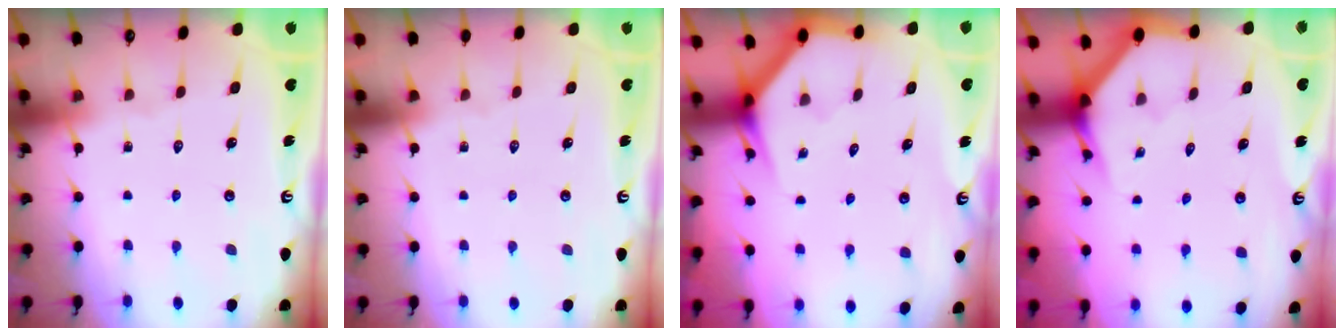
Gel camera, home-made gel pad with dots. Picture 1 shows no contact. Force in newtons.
{"total": 0.0}
{"total": 3.3, "press": 3.3, "slide": 0.3}
{"total": 3.7, "press": 3.7, "slide": 0.4}